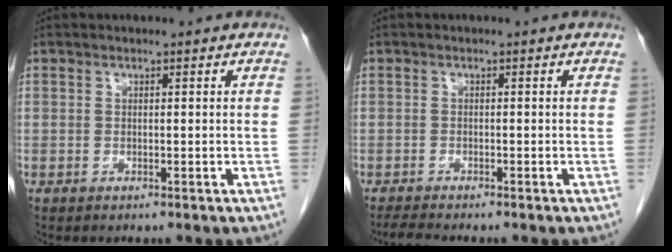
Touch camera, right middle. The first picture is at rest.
{"total": 2.3, "force": [-2.1, -0.3, 0.8], "torque": [-0.020, -0.010, -0.039]}